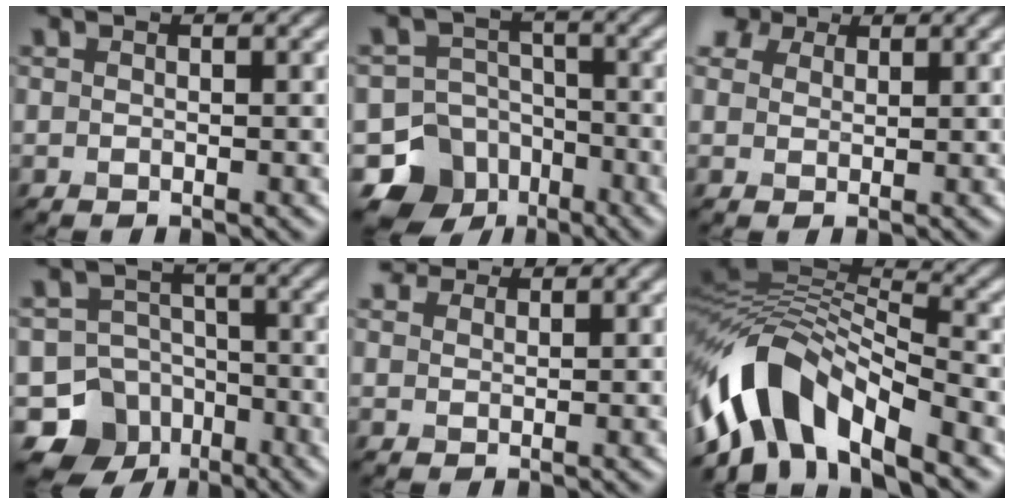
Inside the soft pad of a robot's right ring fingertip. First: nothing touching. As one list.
[{"total": 10.0, "force": [-6.0, 7.8, 1.6], "torque": [-0.021, -0.020, -0.112]}, {"total": 5.2, "force": [3.5, 3.1, 2.2], "torque": [-0.061, 0.009, 0.057]}, {"total": 9.7, "force": [-5.7, 7.7, 1.5], "torque": [-0.014, -0.016, -0.106]}, {"total": 3.6, "force": [2.9, 1.7, 1.2], "torque": [-0.036, 0.001, 0.053]}, {"total": 10.1, "force": [-5.5, 4.7, 7.1], "torque": [-0.116, 0.016, -0.111]}]